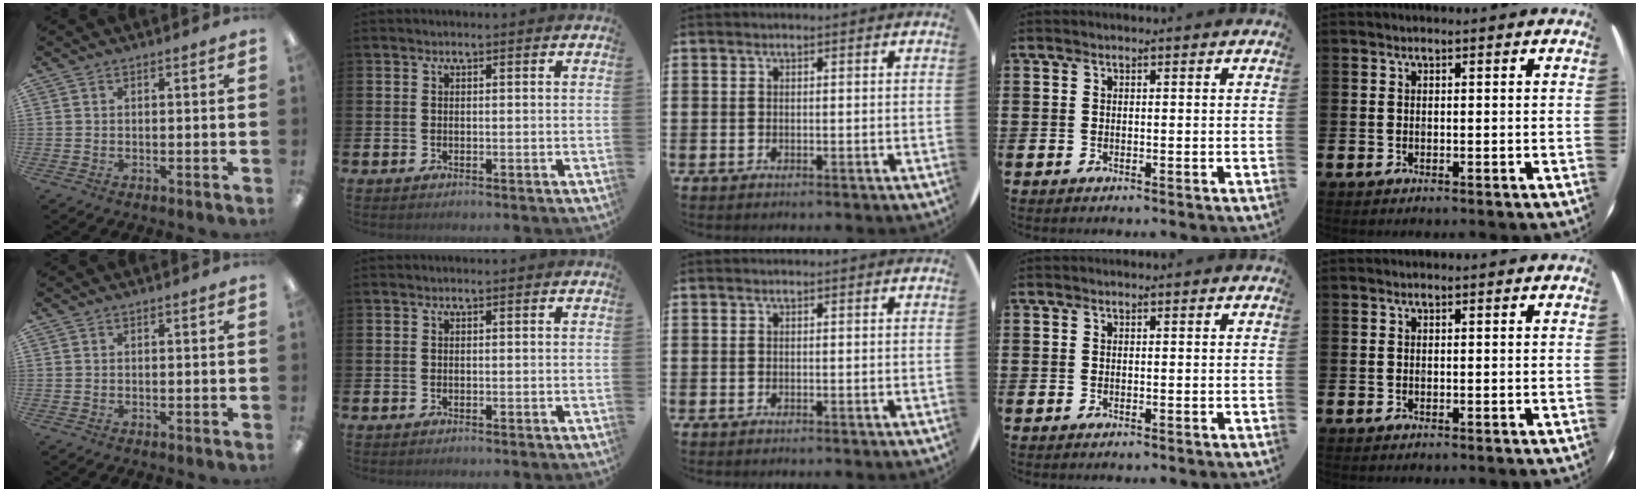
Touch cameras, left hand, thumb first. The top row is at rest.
{}